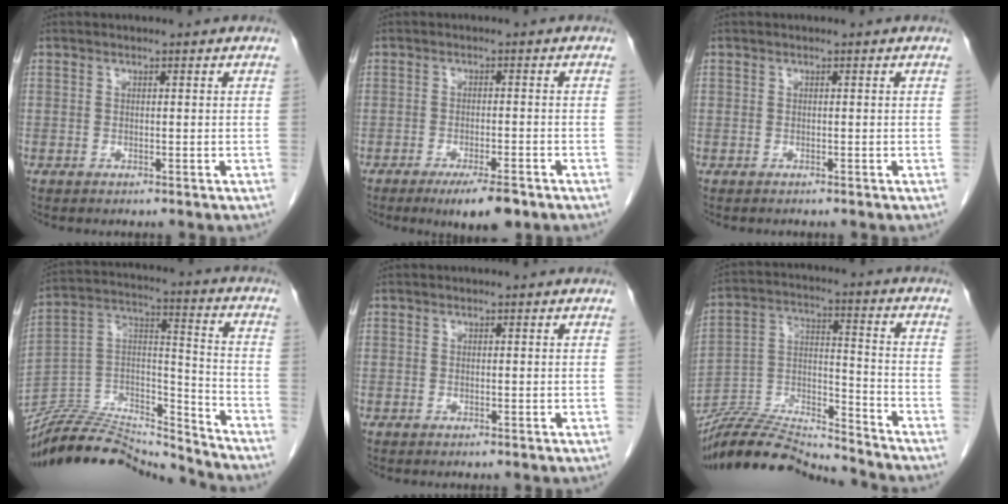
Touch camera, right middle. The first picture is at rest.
{"total": 6.1, "force": [-4.1, 1.1, 4.4], "torque": [-0.065, -0.010, -0.060]}
{"total": 0.5, "force": [-0.4, 0.3, 0.0], "torque": [-0.008, 0.002, -0.009]}
{"total": 20.5, "force": [-19.8, 2.8, 4.8], "torque": [-0.098, 0.032, -0.333]}
{"total": 0.0}
{"total": 15.4, "force": [-15.0, 0.5, 3.6], "torque": [-0.068, 0.018, -0.271]}